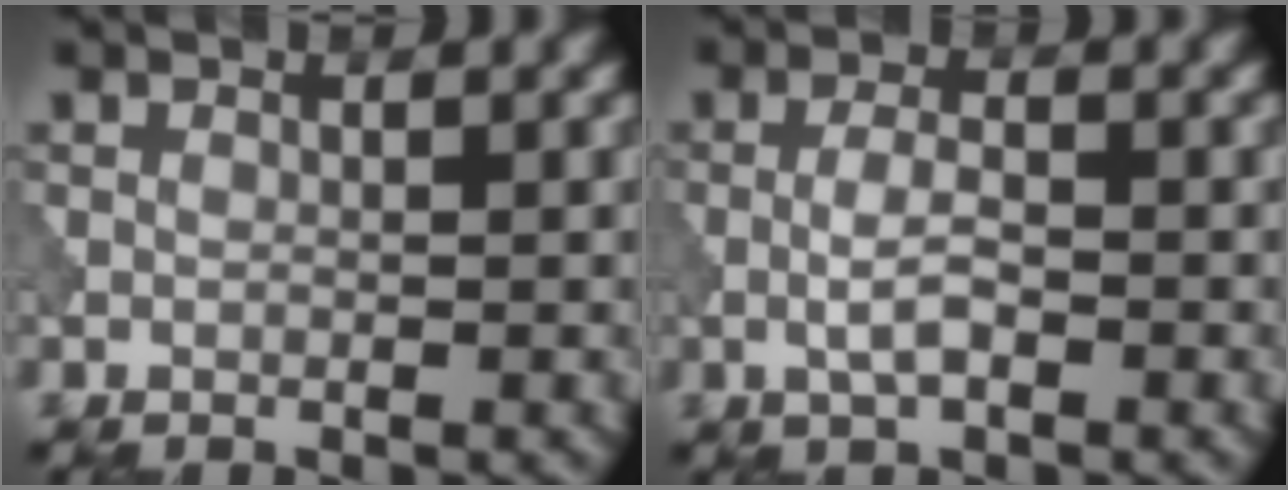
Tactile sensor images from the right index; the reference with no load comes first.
{"total": 2.6, "force": [-0.8, 0.8, 2.3], "torque": [-0.049, 0.003, -0.020]}